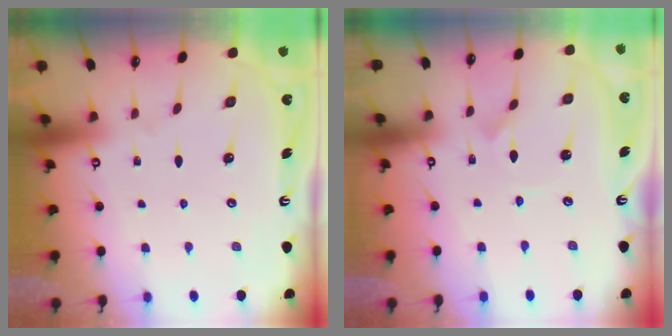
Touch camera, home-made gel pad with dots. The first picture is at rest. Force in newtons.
{"total": 0.0}